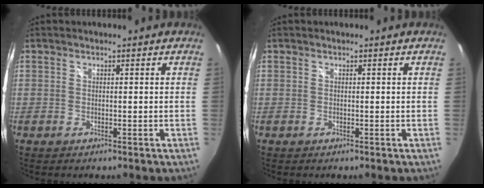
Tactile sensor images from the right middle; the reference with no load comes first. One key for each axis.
{"total": 0.0}